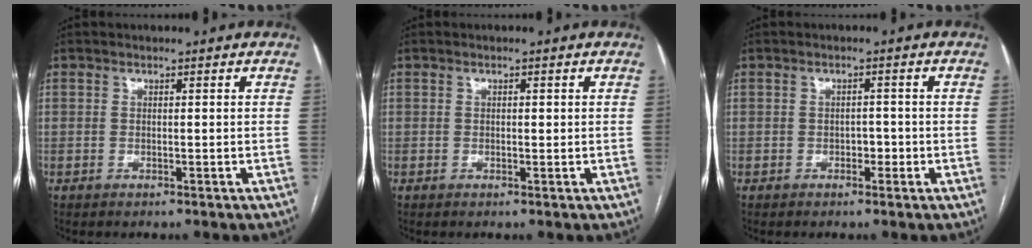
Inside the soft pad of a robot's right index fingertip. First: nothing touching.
{"total": 0.7, "force": [0.1, 0.3, 0.6], "torque": [-0.011, 0.000, 0.002]}
{"total": 1.6, "force": [-0.6, 1.1, 1.1], "torque": [-0.013, 0.005, -0.008]}